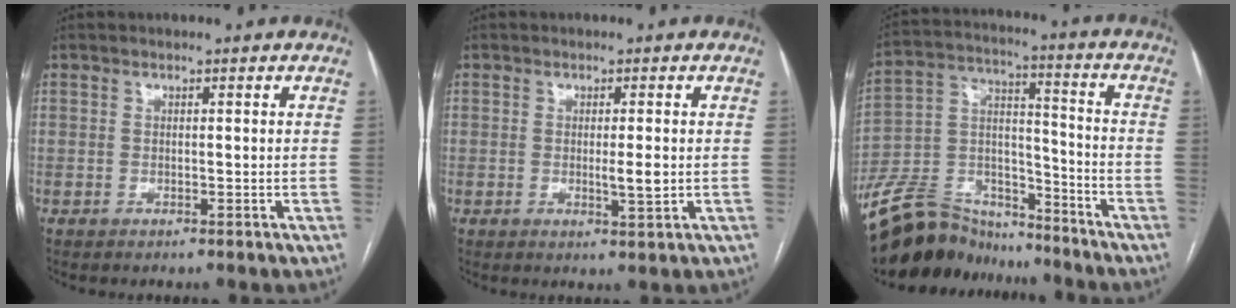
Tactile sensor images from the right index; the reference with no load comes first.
{"total": 2.3, "force": [-0.1, 0.2, 2.3], "torque": [-0.038, -0.004, -0.001]}
{"total": 17.8, "force": [-16.4, 5.8, 3.5], "torque": [-0.081, 0.036, -0.280]}